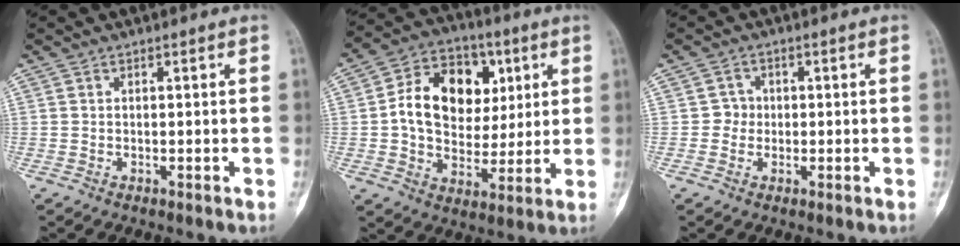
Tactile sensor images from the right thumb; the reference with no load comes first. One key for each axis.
{"total": 17.0, "fx": 3.2, "fy": 12.7, "fz": 10.8, "tx": -0.147, "ty": 0.010, "tz": 0.052}
{"total": 2.5, "fx": -0.2, "fy": 2.4, "fz": 0.5, "tx": 0.012, "ty": 0.010, "tz": -0.010}